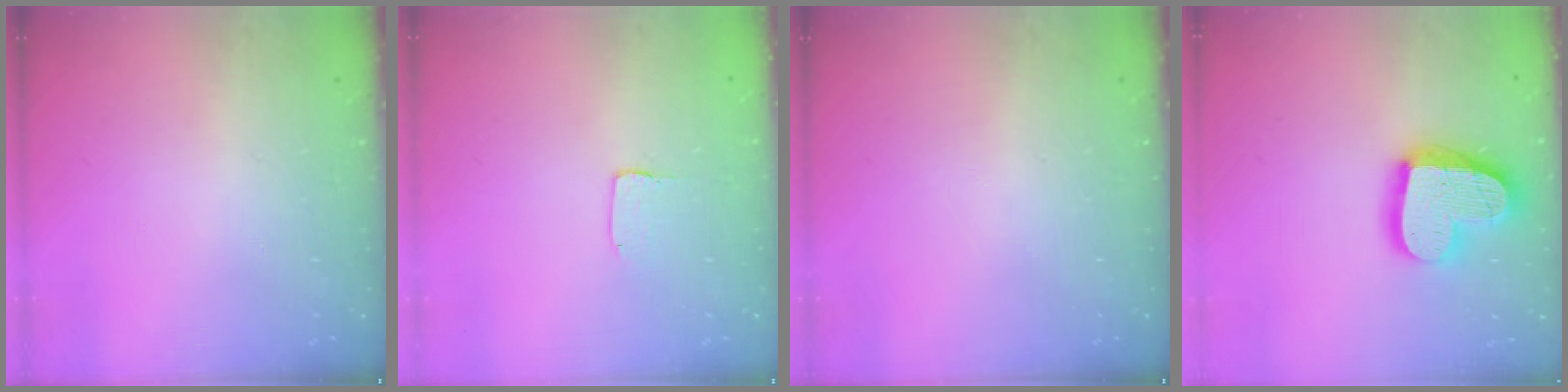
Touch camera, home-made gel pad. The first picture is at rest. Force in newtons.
{"total": 2.0, "press": 2.0, "slide": 0.1}
{"total": 0.0}
{"total": 19.6, "press": 19.5, "slide": 1.4}